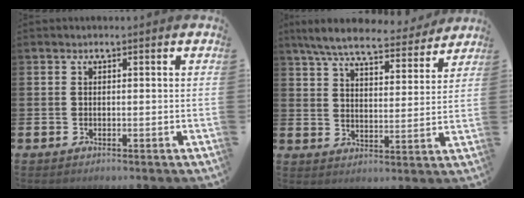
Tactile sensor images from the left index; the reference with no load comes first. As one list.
[{"total": 7.6, "force": [7.0, 1.4, 2.8], "torque": [-0.076, -0.038, 0.120]}]